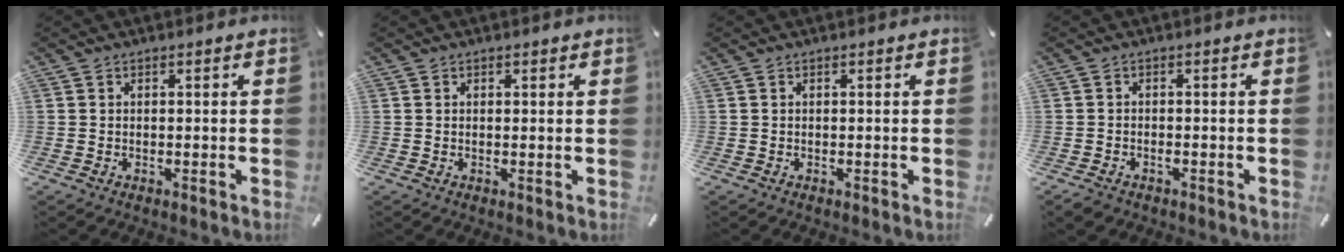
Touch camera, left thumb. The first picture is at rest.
{"total": 0.7, "force": [0.4, 0.5, 0.2], "torque": [0.005, -0.002, 0.006]}
{"total": 0.0}
{"total": 1.4, "force": [-1.0, 0.6, 0.7], "torque": [-0.013, 0.001, -0.020]}